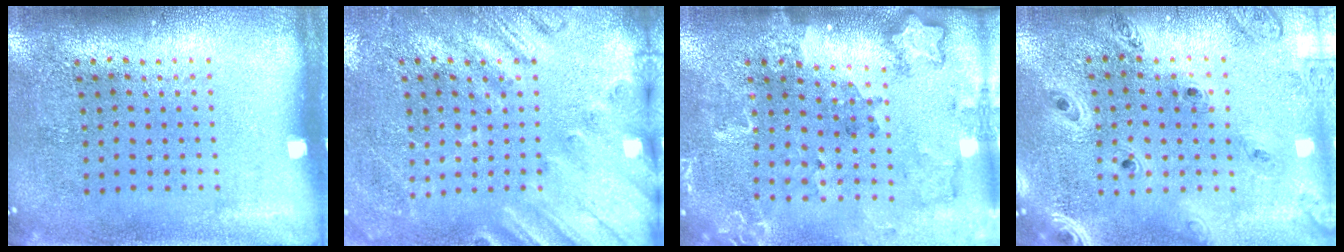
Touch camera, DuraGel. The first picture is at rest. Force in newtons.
{"total": 2.4, "press": 2.0, "slide": 1.4}
{"total": 1.8, "press": 1.7, "slide": 0.2}
{"total": 1.4, "press": 1.3, "slide": 0.2}